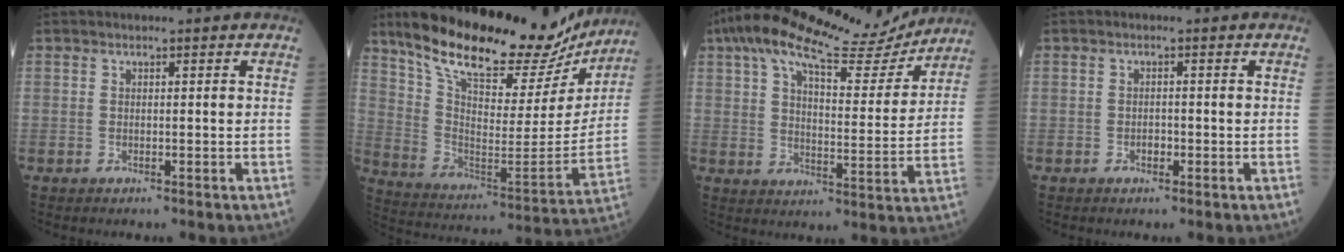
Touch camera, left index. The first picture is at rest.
{"total": 27.2, "force": [22.6, 8.3, 12.6], "torque": [-0.206, -0.007, 0.330]}
{"total": 19.2, "force": [16.1, 4.0, 9.7], "torque": [-0.164, 0.027, 0.235]}
{"total": 1.1, "force": [-0.6, 0.7, 0.6], "torque": [-0.009, 0.004, -0.011]}